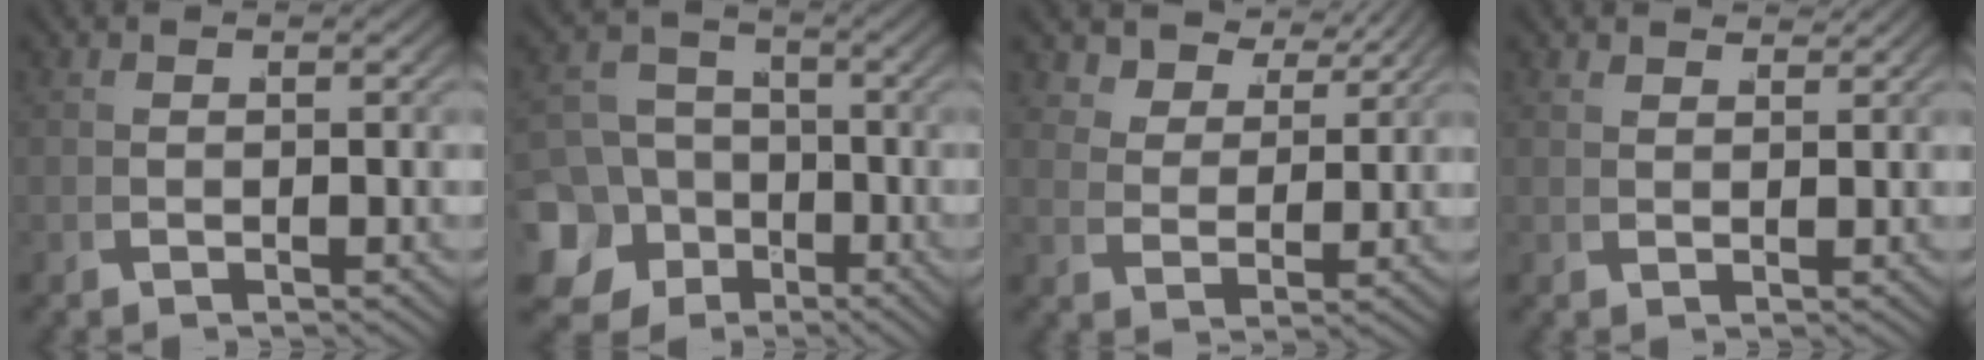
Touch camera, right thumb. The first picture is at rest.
{"total": 13.0, "force": [-4.6, 11.0, 5.1], "torque": [-0.083, -0.063, -0.065]}
{"total": 4.4, "force": [4.0, 1.3, 1.4], "torque": [-0.024, 0.004, 0.075]}
{"total": 2.0, "force": [2.0, -0.1, 0.0], "torque": [0.007, 0.001, 0.040]}